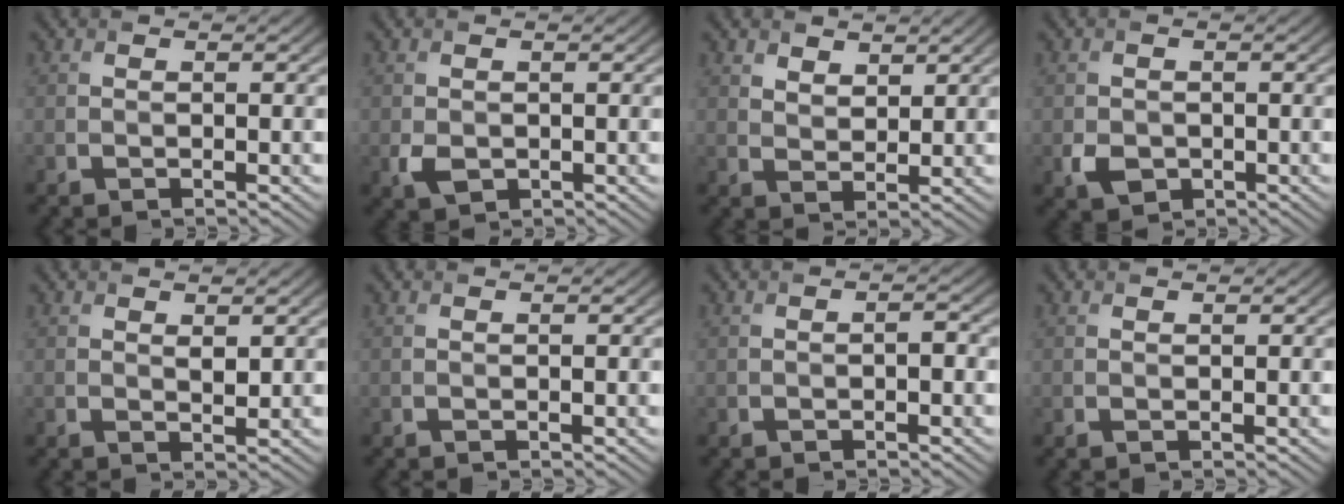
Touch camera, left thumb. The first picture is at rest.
{"total": 2.0, "force": [-0.5, 1.5, 1.1], "torque": [-0.029, -0.010, -0.007]}
{"total": 3.1, "force": [2.3, 1.6, 1.3], "torque": [-0.031, -0.004, 0.047]}
{"total": 2.6, "force": [-1.0, 2.1, 1.2], "torque": [-0.028, -0.012, -0.017]}
{"total": 1.3, "force": [0.6, 0.5, 1.0], "torque": [-0.021, -0.006, 0.015]}
{"total": 0.0}
{"total": 1.1, "force": [-0.4, 0.3, 0.9], "torque": [-0.017, 0.002, -0.008]}
{"total": 0.0}